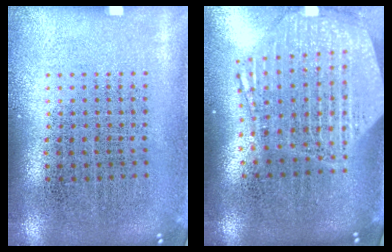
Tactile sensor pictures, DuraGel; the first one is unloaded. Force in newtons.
{"total": 2.8, "press": 2.2, "slide": 1.7}